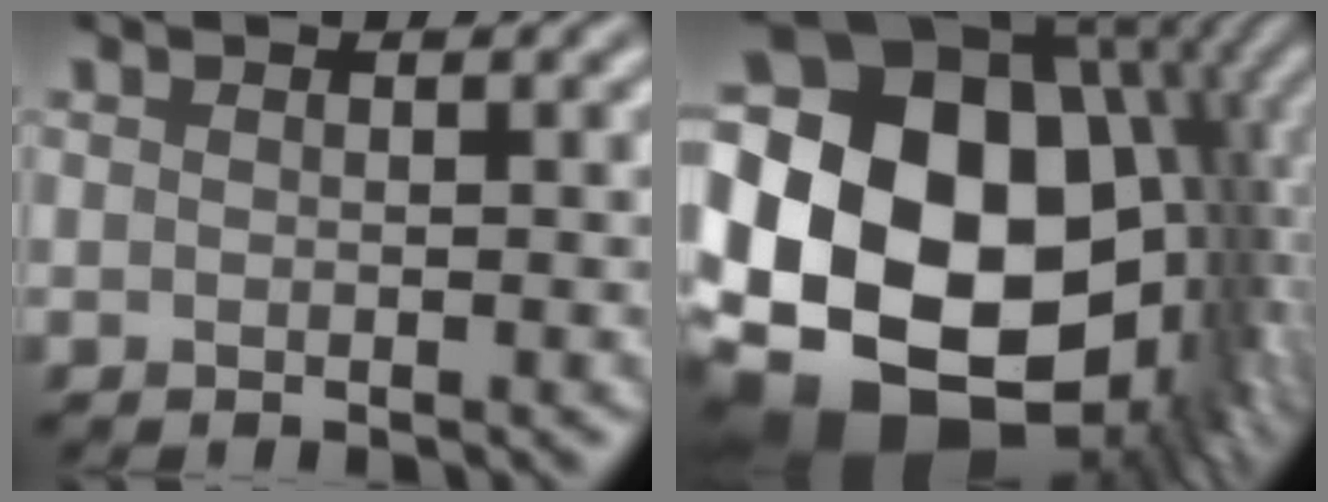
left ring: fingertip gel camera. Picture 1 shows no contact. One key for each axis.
{"total": 21.3, "fx": -1.5, "fy": 15.4, "fz": 14.5, "tx": -0.265, "ty": -0.004, "tz": -0.006}